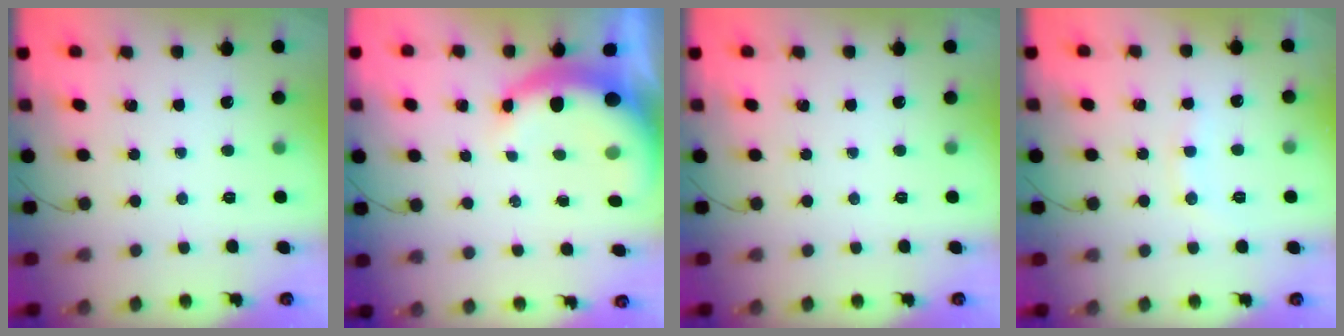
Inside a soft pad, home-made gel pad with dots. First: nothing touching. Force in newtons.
{"total": 7.9, "press": 7.8, "slide": 1.3}
{"total": 0.0}
{"total": 7.3, "press": 7.2, "slide": 1.4}